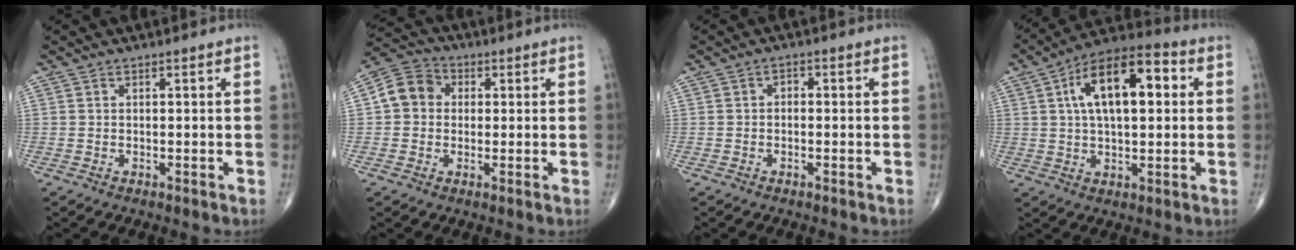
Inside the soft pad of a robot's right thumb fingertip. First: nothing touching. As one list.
[{"total": 7.3, "force": [0.6, 6.3, 3.7], "torque": [-0.056, 0.019, -0.002]}, {"total": 1.3, "force": [-0.2, 1.0, 0.9], "torque": [-0.006, 0.007, -0.009]}, {"total": 16.0, "force": [3.6, 7.6, 13.6], "torque": [-0.212, 0.025, 0.051]}]